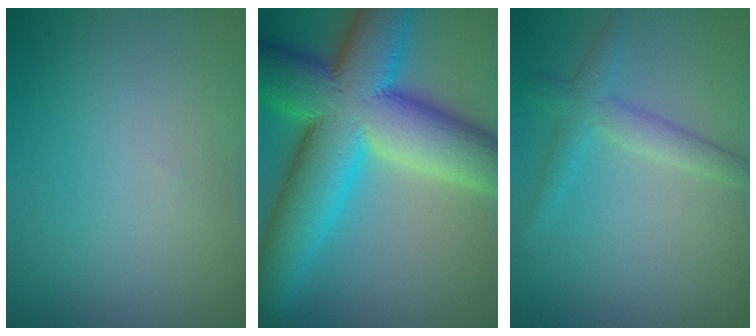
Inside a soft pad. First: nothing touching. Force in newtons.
{"total": 14.8, "press": 14.8, "slide": 0.4}
{"total": 2.4, "press": 2.4, "slide": 0.1}